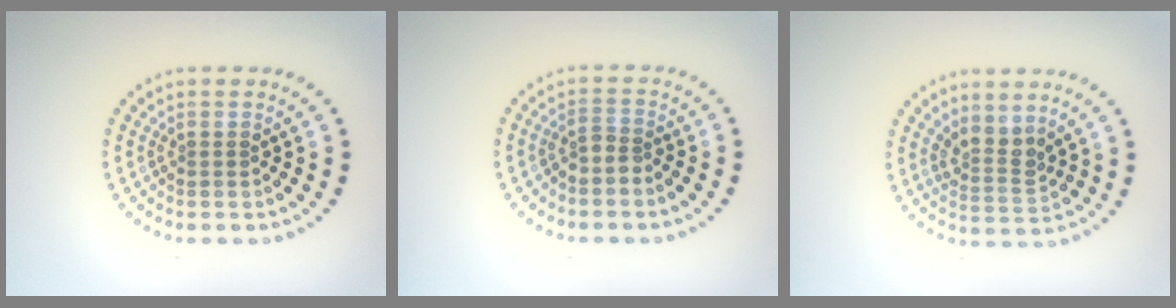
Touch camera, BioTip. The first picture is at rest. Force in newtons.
{"total": 1.6, "press": 1.2, "slide": 1.0}
{"total": 2.6, "press": 2.0, "slide": 1.6}